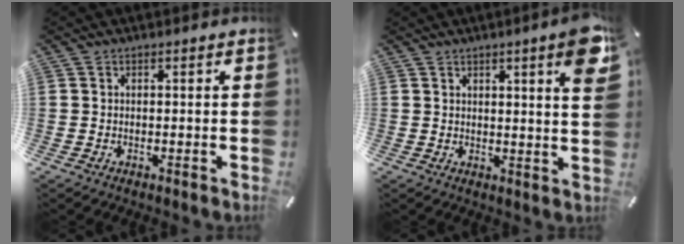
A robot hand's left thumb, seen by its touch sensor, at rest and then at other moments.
{"total": 7.3, "force": [3.7, 1.0, 6.2], "torque": [-0.083, -0.023, 0.055]}